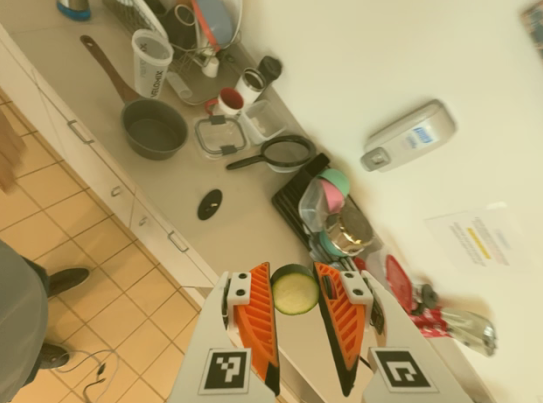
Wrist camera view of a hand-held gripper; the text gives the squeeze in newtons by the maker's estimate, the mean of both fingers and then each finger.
{"total": 7.6, "left": 7.3, "right": 8.0}